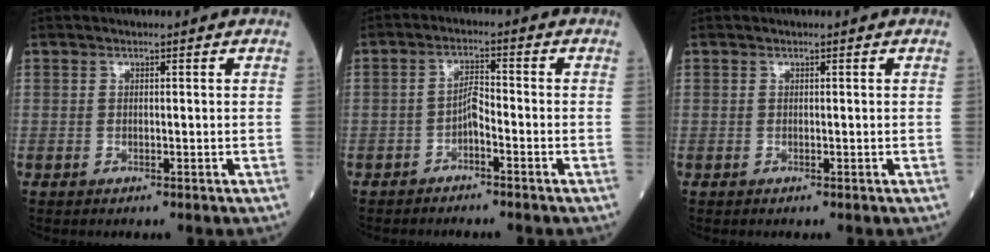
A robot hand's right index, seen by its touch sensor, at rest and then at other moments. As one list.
[{"total": 2.6, "force": [-1.6, 0.6, 2.0], "torque": [-0.035, 0.005, -0.030]}, {"total": 0.0}]